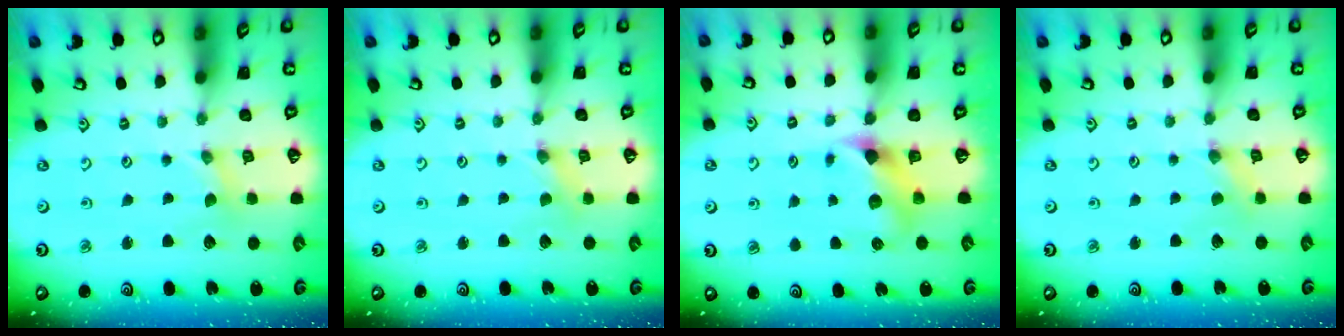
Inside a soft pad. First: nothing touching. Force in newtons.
{"total": 0.0}
{"total": 6.7, "press": 6.6, "slide": 0.8}
{"total": 0.0}